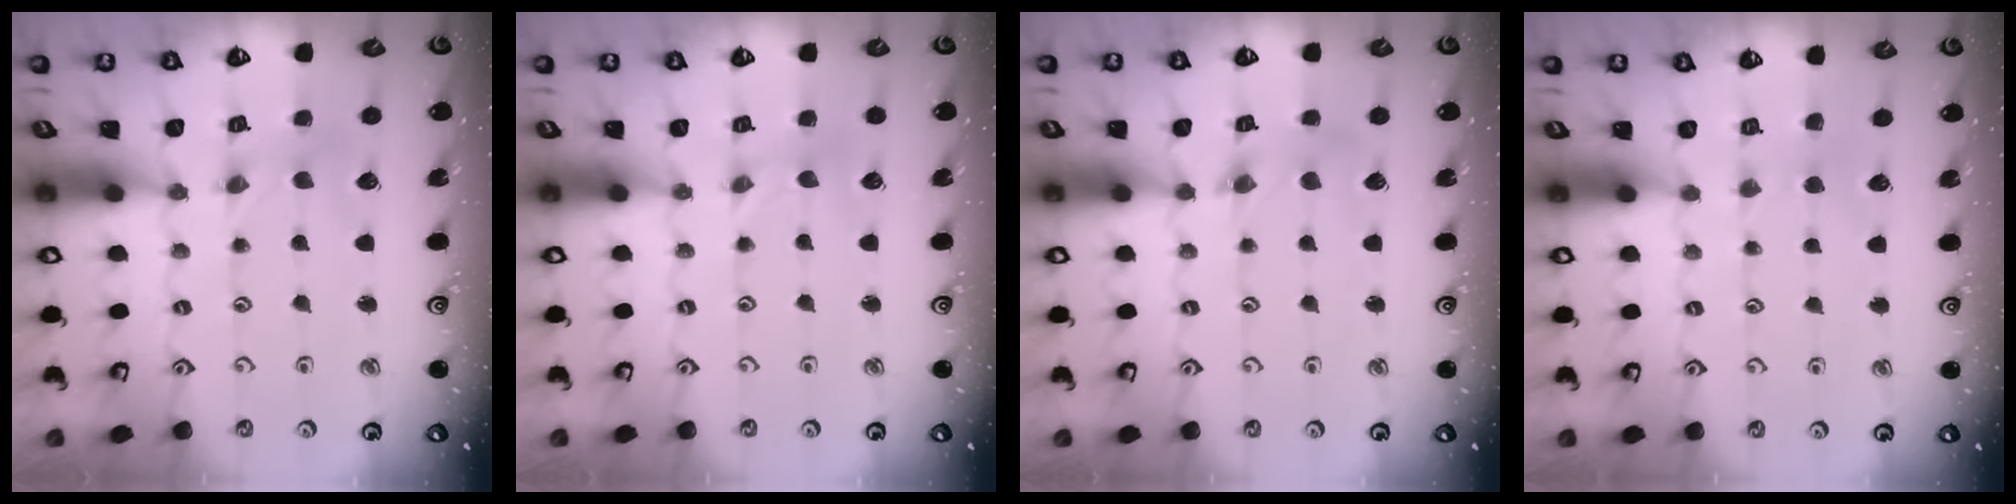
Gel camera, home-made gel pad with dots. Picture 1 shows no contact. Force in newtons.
{"total": 0.0}
{"total": 2.7, "press": 2.6, "slide": 0.4}
{"total": 2.2, "press": 2.2, "slide": 0.3}